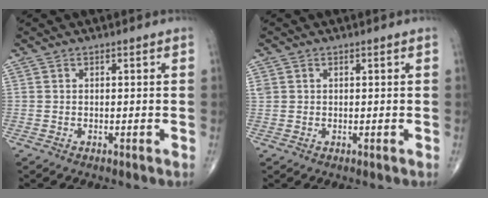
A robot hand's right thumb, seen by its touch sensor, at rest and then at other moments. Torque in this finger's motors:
{"motor_torque": [-0.19, -0.22, 0.13, 0.21, -0.06]}